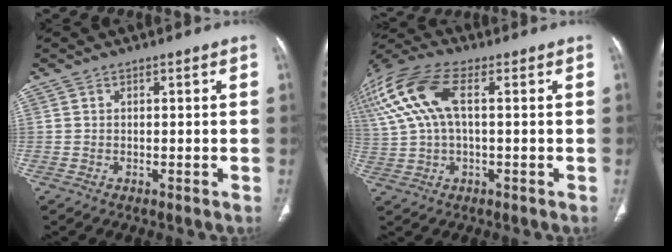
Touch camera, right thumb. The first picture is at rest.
{"total": 16.6, "force": [3.9, 8.1, 14.0], "torque": [-0.337, 0.035, 0.067]}